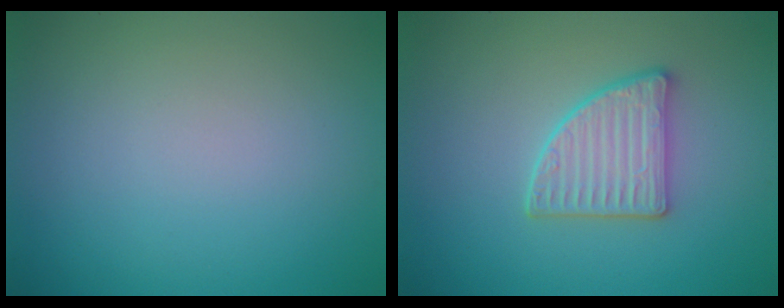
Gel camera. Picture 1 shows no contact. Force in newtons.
{"total": 3.5, "press": 3.2, "slide": 1.5}